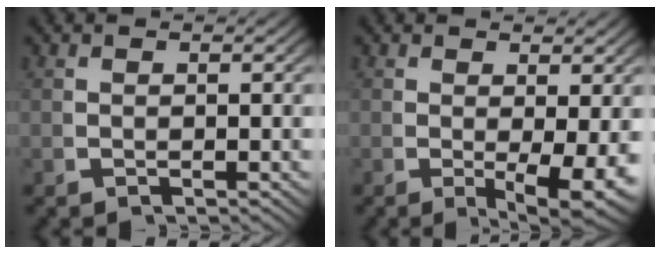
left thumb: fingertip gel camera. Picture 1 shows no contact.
{"total": 5.0, "force": [-0.6, 2.2, 4.4], "torque": [-0.069, -0.026, 0.001]}